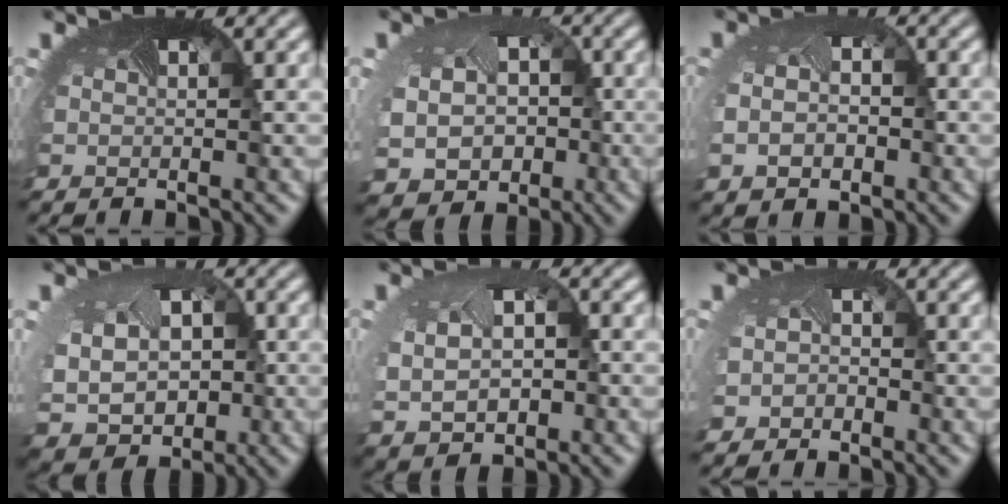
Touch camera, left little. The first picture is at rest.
{"total": 7.7, "force": [-1.2, 6.4, 4.2], "torque": [-0.083, -0.038, -0.005]}
{"total": 3.4, "force": [-0.6, 2.5, 2.2], "torque": [-0.053, -0.015, -0.004]}
{"total": 6.8, "force": [-0.9, 5.8, 3.5], "torque": [-0.083, -0.038, 0.001]}
{"total": 5.6, "force": [-0.4, 4.3, 3.6], "torque": [-0.086, -0.024, 0.021]}
{"total": 1.9, "force": [-0.7, 1.7, 0.7], "torque": [-0.013, -0.013, -0.009]}